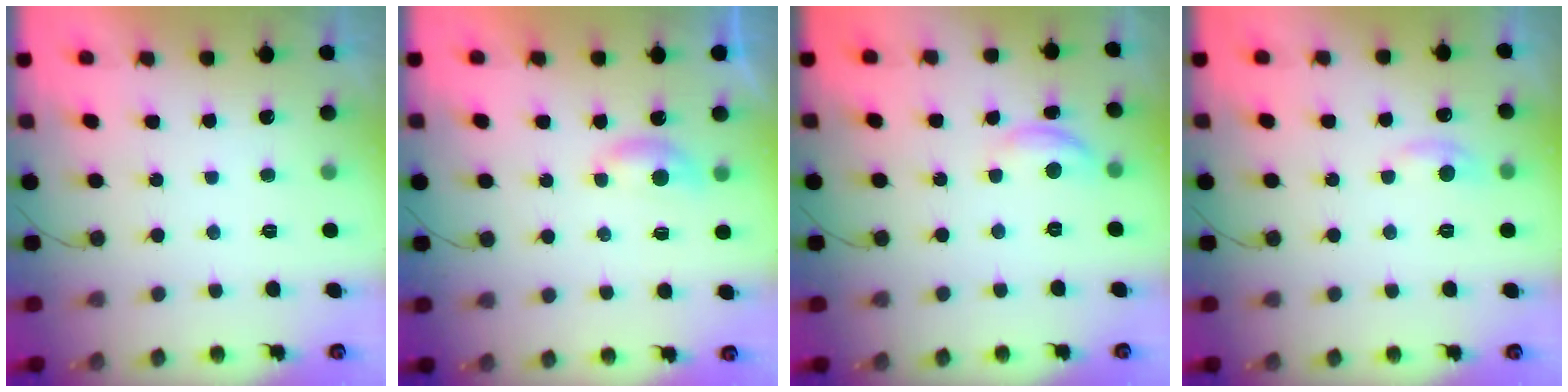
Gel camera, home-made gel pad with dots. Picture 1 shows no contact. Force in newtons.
{"total": 4.5, "press": 4.5, "slide": 0.5}
{"total": 7.8, "press": 7.8, "slide": 0.5}
{"total": 5.1, "press": 5.1, "slide": 0.7}